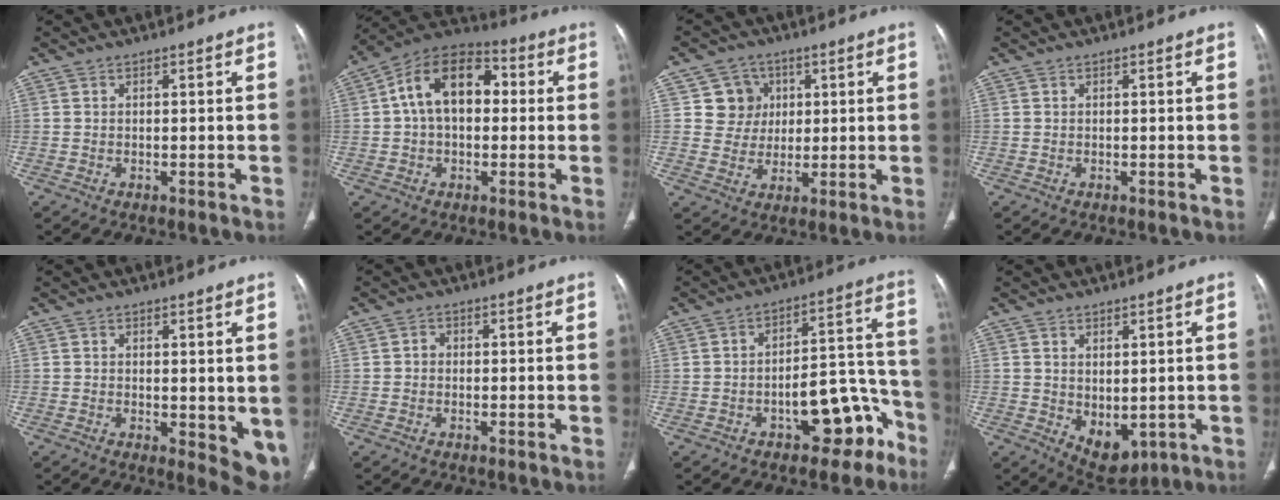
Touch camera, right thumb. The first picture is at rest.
{"total": 14.9, "force": [1.9, 9.7, 11.2], "torque": [-0.162, 0.035, 0.019]}
{"total": 7.0, "force": [1.9, 6.7, 1.1], "torque": [0.019, 0.001, 0.030]}
{"total": 0.0}
{"total": 6.5, "force": [0.2, 2.9, 5.9], "torque": [-0.061, -0.020, 0.008]}
{"total": 1.2, "force": [-0.1, 1.1, 0.5], "torque": [-0.001, 0.004, -0.006]}
{"total": 12.6, "force": [-7.2, 6.1, 8.3], "torque": [-0.059, 0.089, -0.097]}
{"total": 6.5, "force": [-0.5, 4.0, 5.1], "torque": [-0.060, -0.009, 0.017]}